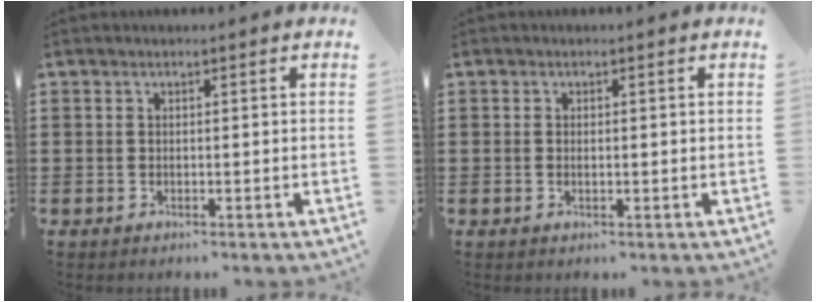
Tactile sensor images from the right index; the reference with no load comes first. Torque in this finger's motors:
{"motor_torque": [-0.84, 1.30, 0.00, -0.01]}